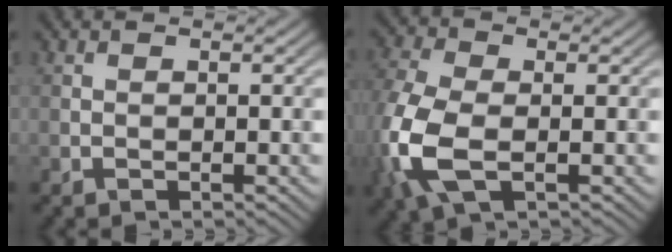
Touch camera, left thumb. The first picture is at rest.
{"total": 10.4, "force": [-2.2, 5.9, 8.2], "torque": [-0.246, -0.010, -0.053]}